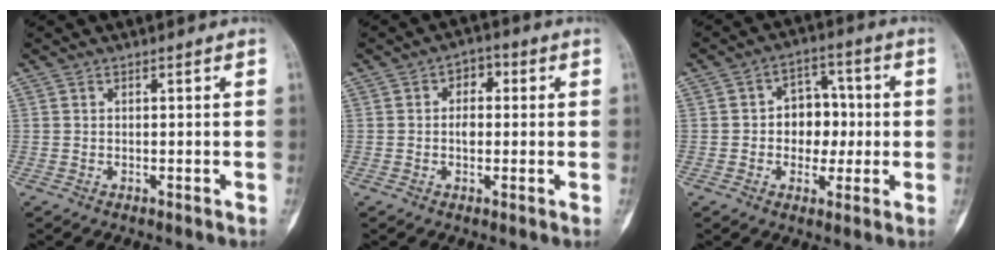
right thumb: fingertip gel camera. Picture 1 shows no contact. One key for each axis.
{"total": 4.5, "fx": 0.3, "fy": 3.3, "fz": 3.1, "tx": -0.035, "ty": 0.015, "tz": -0.006}
{"total": 9.0, "fx": -0.2, "fy": 6.9, "fz": 5.7, "tx": -0.031, "ty": 0.020, "tz": -0.007}